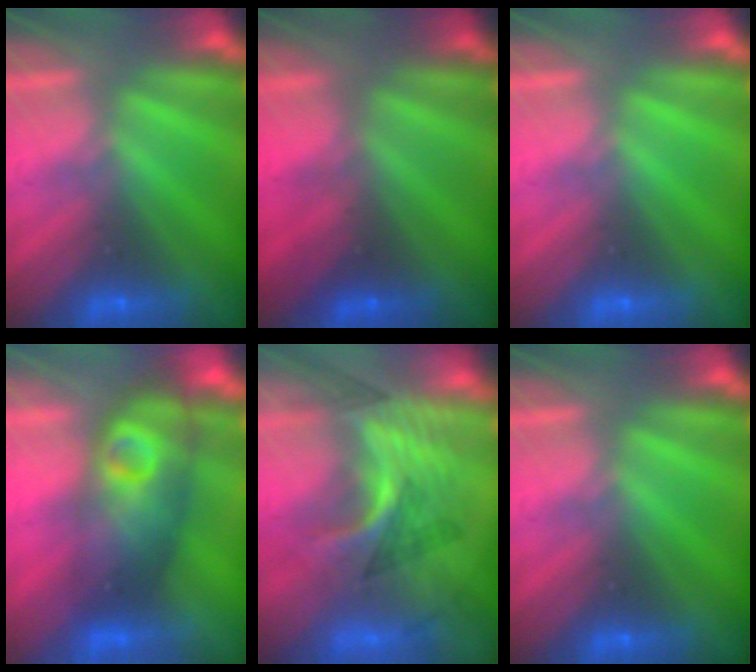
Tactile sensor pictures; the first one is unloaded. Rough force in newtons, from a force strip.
{"total": 2.2}
{"total": 0.0}
{"total": 4.0}
{"total": 3.0}
{"total": 0.0}